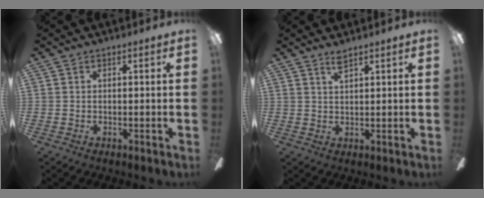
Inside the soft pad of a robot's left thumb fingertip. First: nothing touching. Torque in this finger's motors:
{"motor_torque": [-0.10, -0.05, -0.37, 0.07, 0.07]}